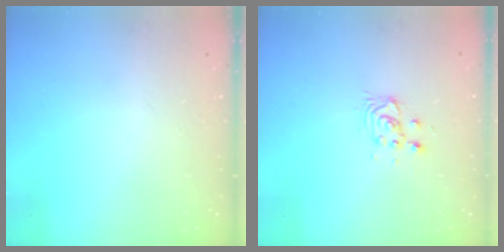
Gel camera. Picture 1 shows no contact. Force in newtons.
{"total": 3.4, "press": 3.4, "slide": 0.4}